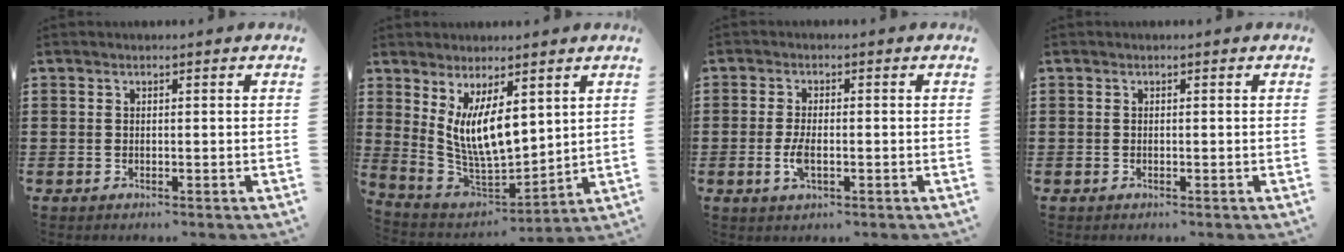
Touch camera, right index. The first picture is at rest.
{"total": 8.3, "force": [3.0, 3.2, 7.1], "torque": [-0.162, -0.021, 0.052]}
{"total": 3.6, "force": [-0.9, 1.4, 3.2], "torque": [-0.079, -0.005, -0.023]}
{"total": 0.0}